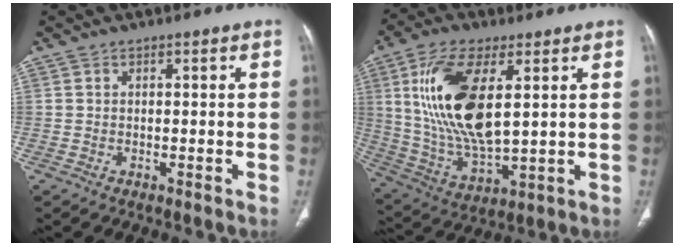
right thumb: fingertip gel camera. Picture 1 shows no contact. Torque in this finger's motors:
{"motor_torque": [1.29, 3.70, 2.28, 0.49, 0.76]}